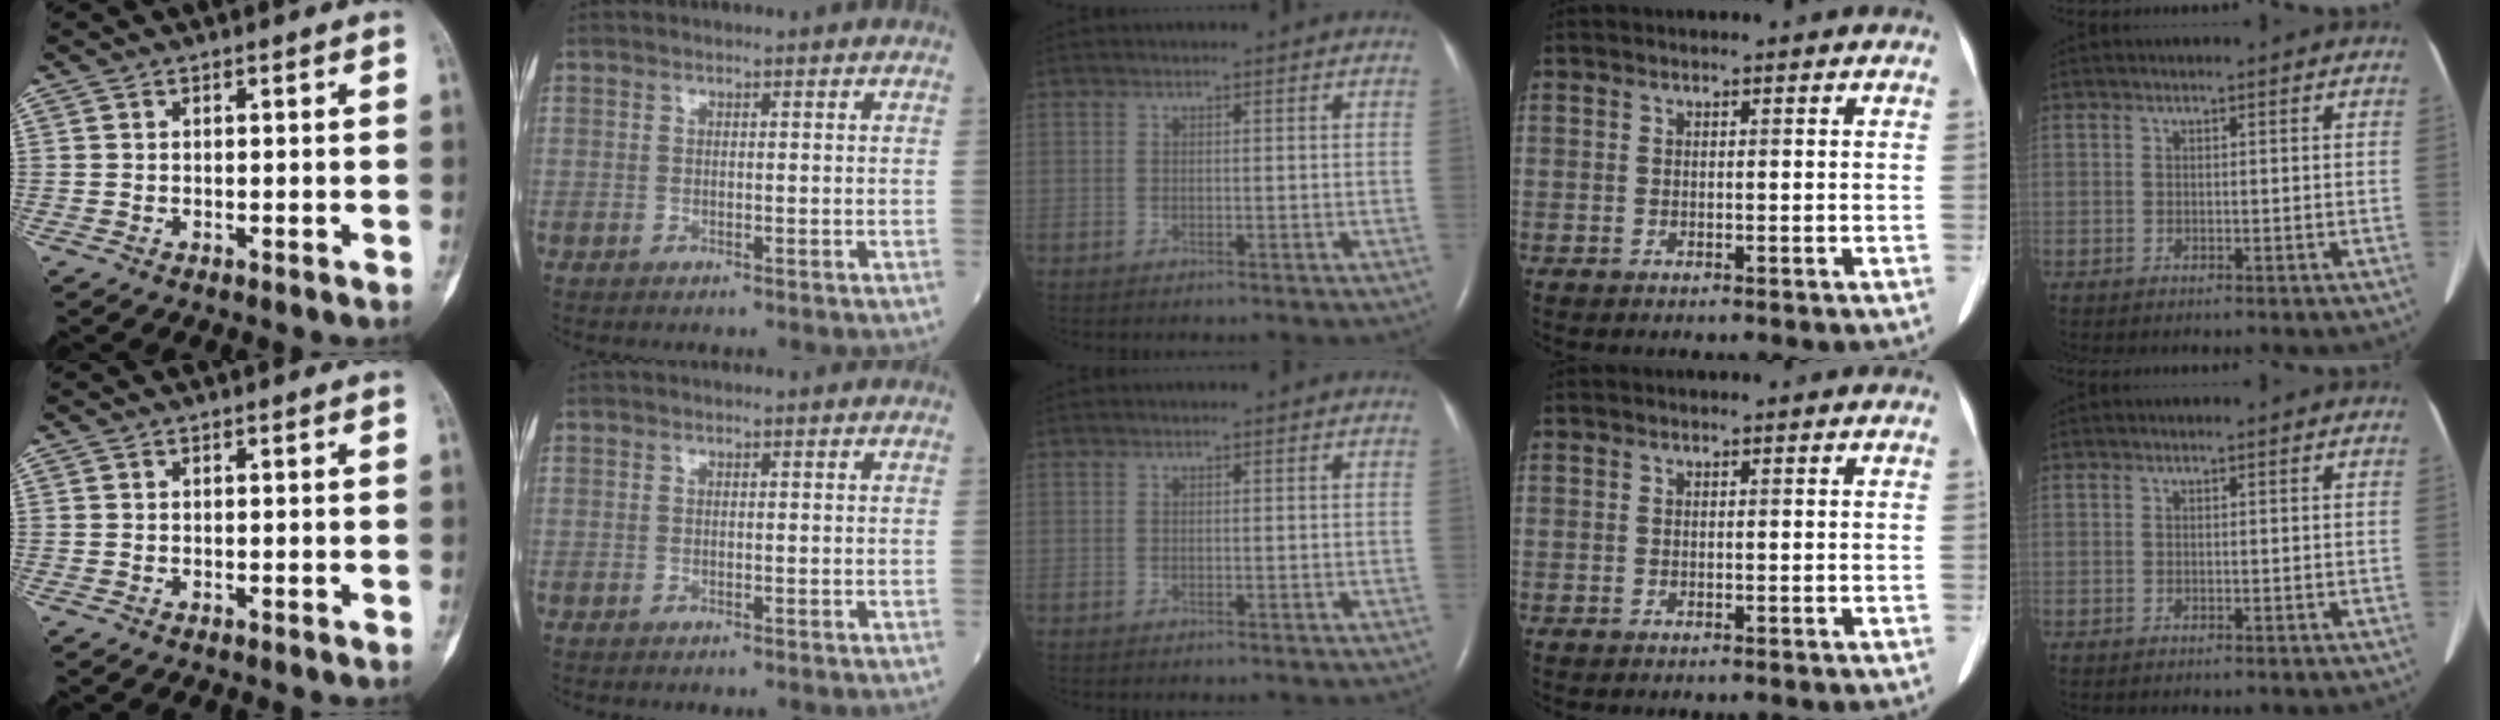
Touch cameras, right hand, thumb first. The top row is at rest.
{}